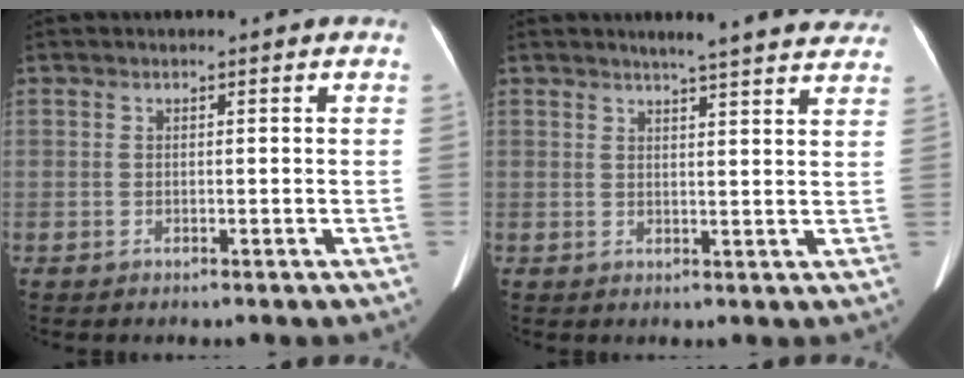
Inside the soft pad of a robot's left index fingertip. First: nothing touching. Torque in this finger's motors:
{"motor_torque": [-0.26, -0.26, 0.00, 0.02]}